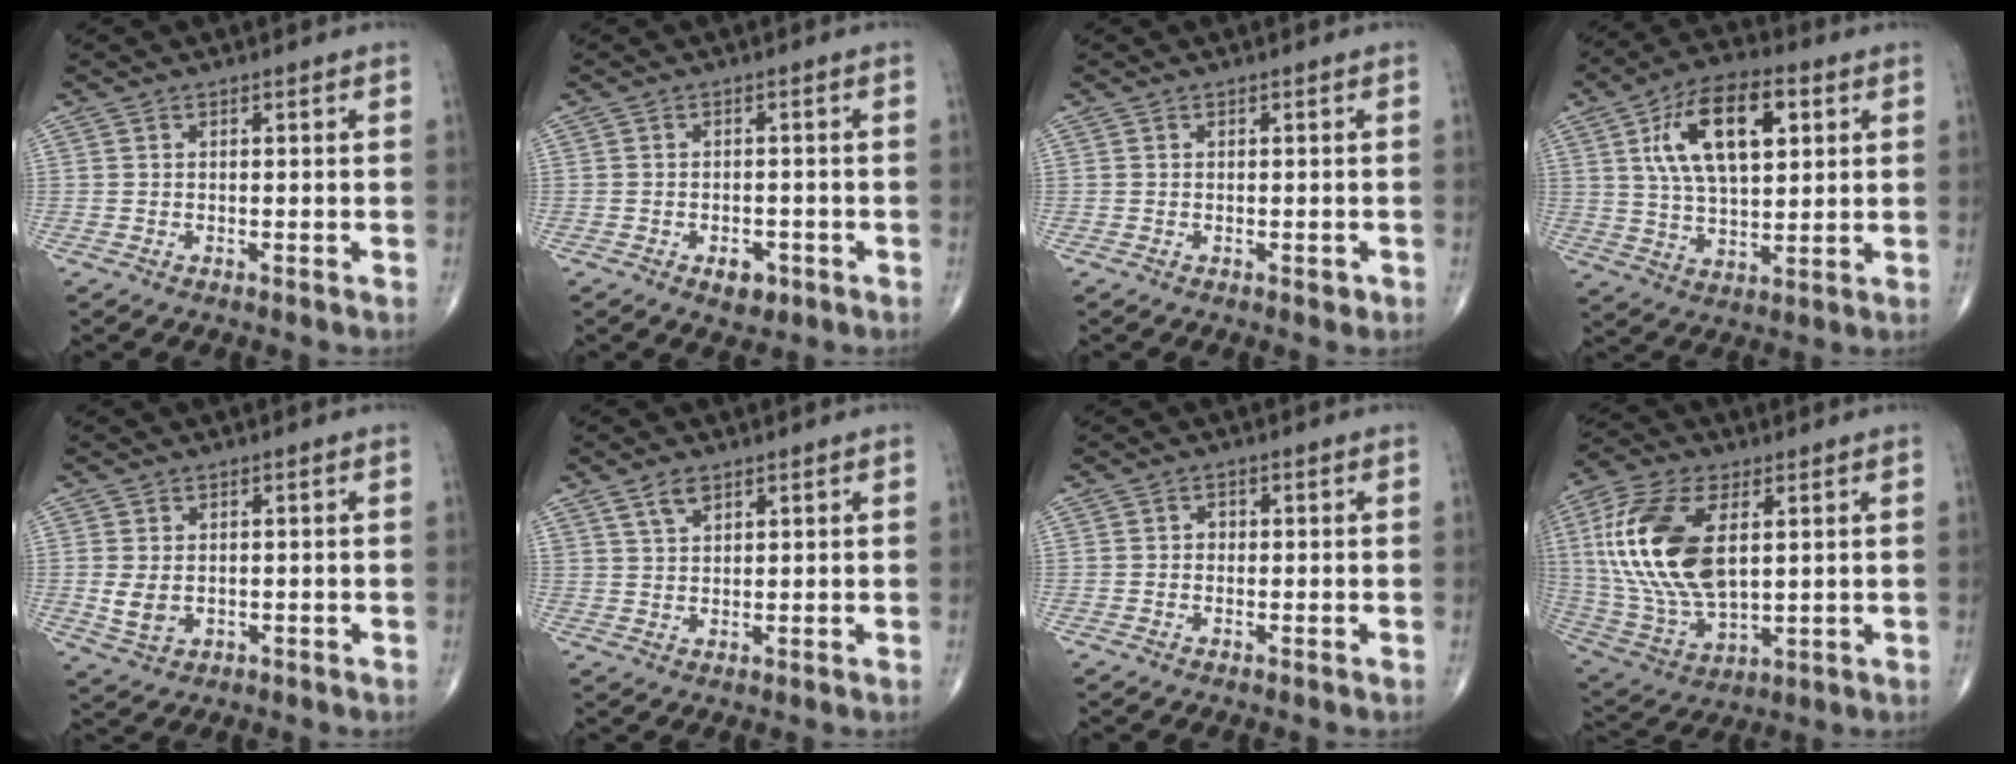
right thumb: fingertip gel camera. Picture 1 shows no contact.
{"total": 3.5, "force": [-1.7, 2.2, 2.1], "torque": [-0.015, 0.007, -0.020]}
{"total": 0.9, "force": [-0.3, 0.5, 0.6], "torque": [-0.005, 0.000, -0.004]}
{"total": 16.7, "force": [5.3, 8.2, 13.6], "torque": [-0.224, -0.001, 0.093]}
{"total": 4.0, "force": [-0.1, 3.0, 2.7], "torque": [-0.044, -0.006, 0.007]}
{"total": 3.4, "force": [2.2, 1.7, 1.9], "torque": [-0.032, -0.008, 0.047]}
{"total": 0.9, "force": [-0.1, 0.8, 0.4], "torque": [0.001, 0.003, -0.007]}
{"total": 21.0, "force": [4.3, 11.1, 17.3], "torque": [-0.362, -0.016, 0.083]}